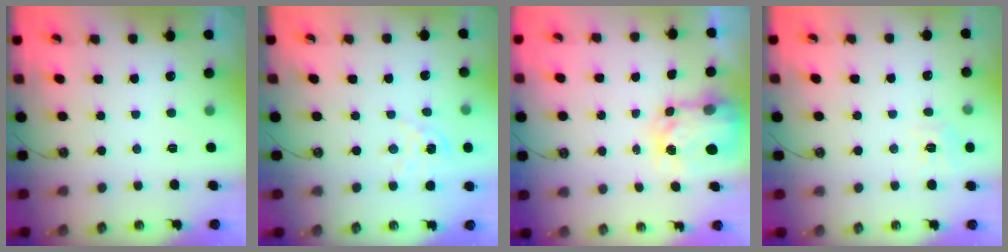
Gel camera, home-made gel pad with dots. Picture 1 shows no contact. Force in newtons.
{"total": 2.9, "press": 2.9, "slide": 0.3}
{"total": 5.8, "press": 5.8, "slide": 0.6}
{"total": 7.8, "press": 7.8, "slide": 0.6}